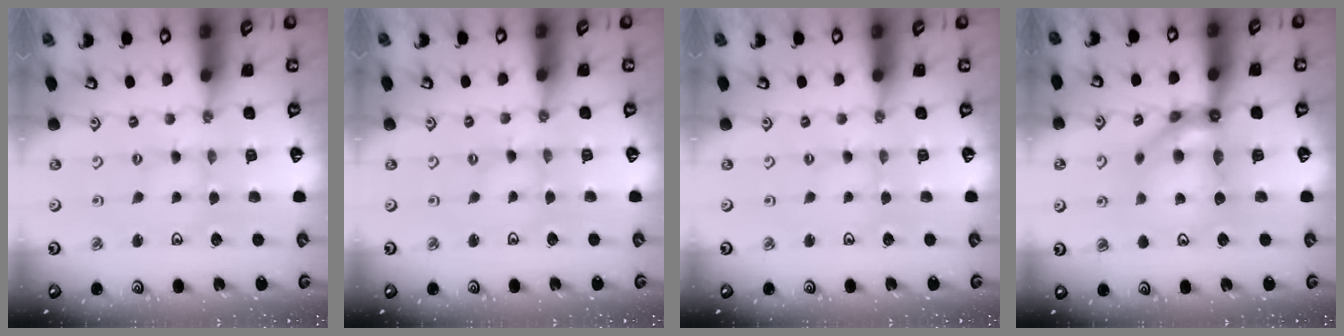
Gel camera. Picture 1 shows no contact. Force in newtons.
{"total": 0.0}
{"total": 0.0}
{"total": 10.5, "press": 10.4, "slide": 1.6}